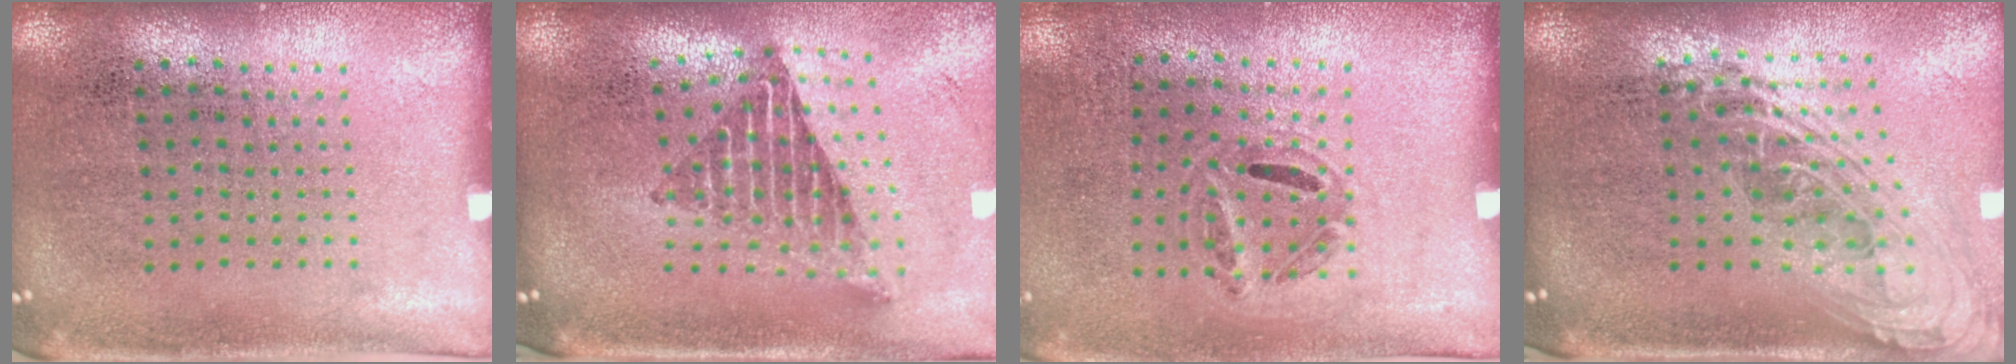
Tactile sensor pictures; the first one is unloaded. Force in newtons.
{"total": 2.3, "press": 1.6, "slide": 1.6}
{"total": 1.2, "press": 0.8, "slide": 0.9}
{"total": 2.2, "press": 1.6, "slide": 1.4}